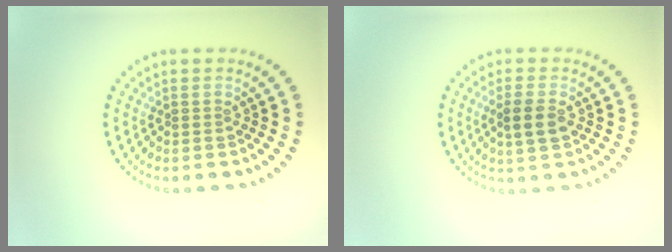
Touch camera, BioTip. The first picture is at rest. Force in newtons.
{"total": 2.5, "press": 2.4, "slide": 0.6}